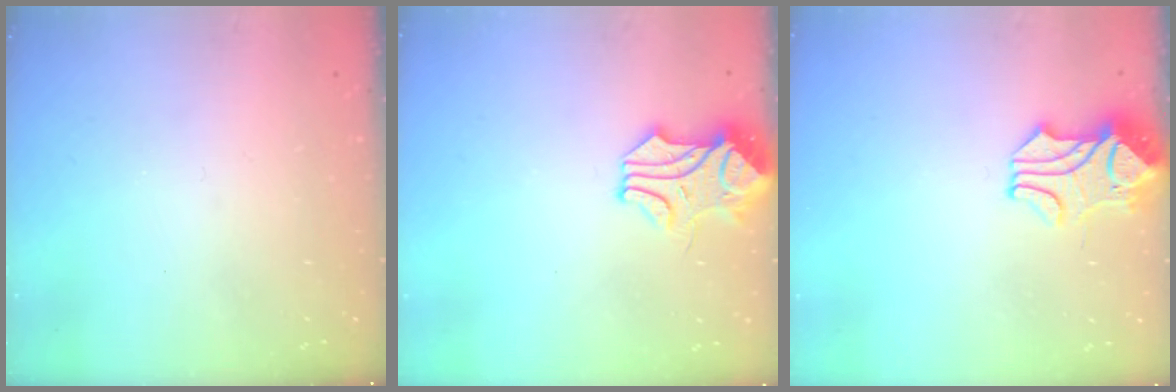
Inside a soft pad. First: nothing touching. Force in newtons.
{"total": 1.9, "press": 1.9, "slide": 0.1}
{"total": 2.3, "press": 2.0, "slide": 1.2}